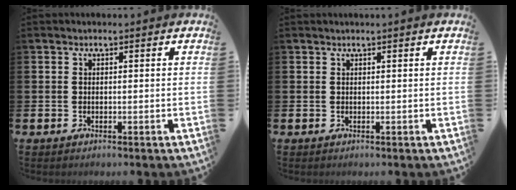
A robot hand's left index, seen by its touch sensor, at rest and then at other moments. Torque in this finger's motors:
{"motor_torque": [0.14, -0.92, -0.29, 0.02]}